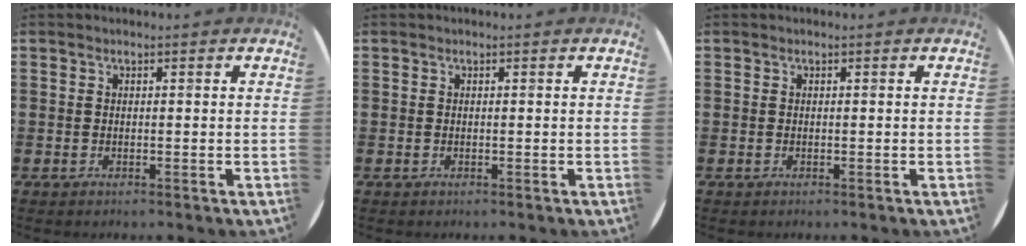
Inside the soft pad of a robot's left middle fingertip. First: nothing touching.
{"total": 0.0}
{"total": 0.0}